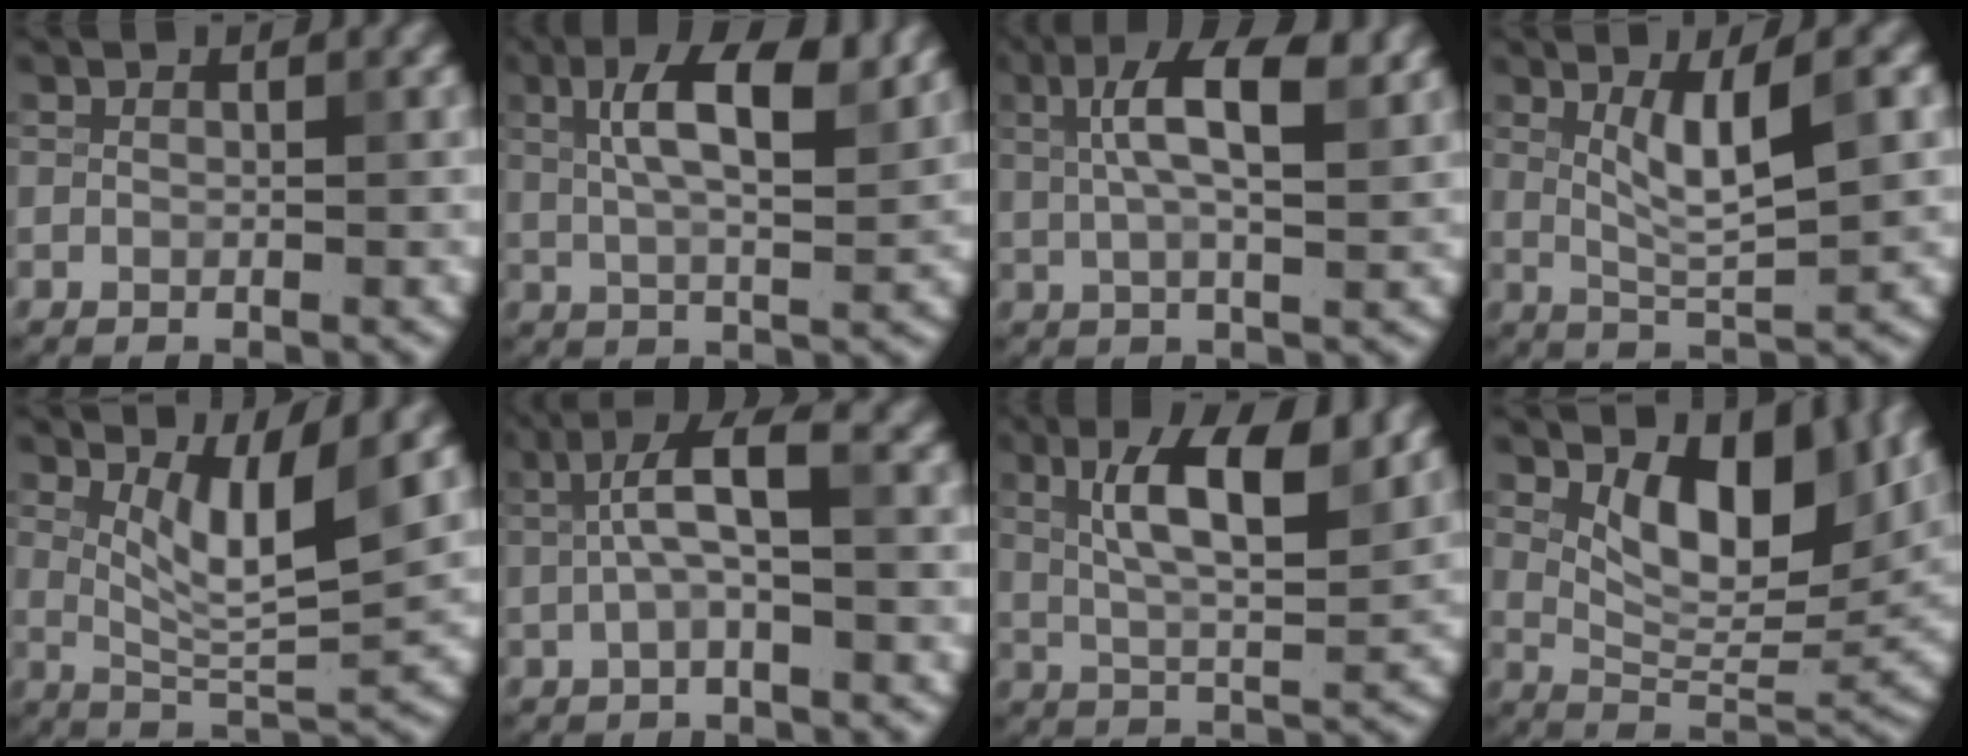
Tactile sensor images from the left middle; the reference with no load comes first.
{"total": 7.9, "force": [3.0, 2.7, 6.8], "torque": [-0.114, 0.009, 0.050]}
{"total": 6.5, "force": [2.3, 2.0, 5.7], "torque": [-0.098, 0.008, 0.037]}
{"total": 4.9, "force": [1.4, 0.9, 4.6], "torque": [-0.086, -0.005, 0.031]}
{"total": 5.8, "force": [2.6, 1.1, 5.1], "torque": [-0.094, -0.010, 0.052]}
{"total": 4.2, "force": [0.6, 1.1, 4.0], "torque": [-0.078, 0.013, 0.006]}
{"total": 8.8, "force": [3.3, 2.6, 7.7], "torque": [-0.128, 0.004, 0.058]}
{"total": 9.3, "force": [3.7, 4.4, 7.3], "torque": [-0.112, -0.014, 0.064]}